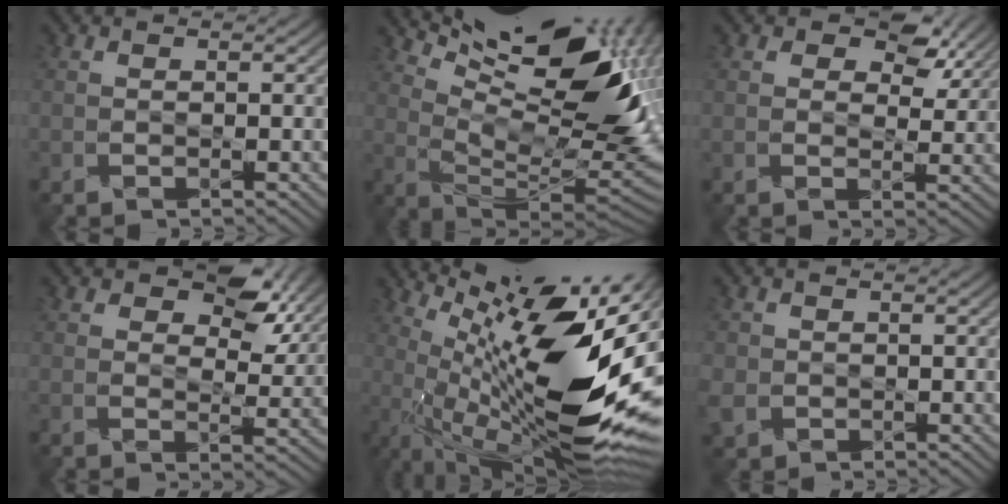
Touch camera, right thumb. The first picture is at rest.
{"total": 16.6, "force": [7.9, 5.2, 13.7], "torque": [-0.216, 0.007, 0.133]}
{"total": 6.2, "force": [3.4, 3.8, 3.5], "torque": [-0.048, -0.002, 0.040]}
{"total": 8.4, "force": [4.6, 4.6, 5.3], "torque": [-0.078, -0.003, 0.064]}
{"total": 20.8, "force": [3.0, 5.7, 19.7], "torque": [-0.305, 0.005, 0.051]}
{"total": 2.8, "force": [-0.5, 2.6, 0.9], "torque": [-0.036, -0.009, -0.018]}